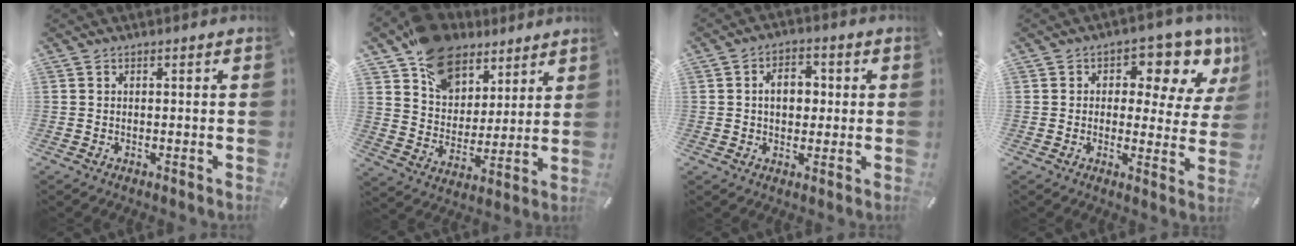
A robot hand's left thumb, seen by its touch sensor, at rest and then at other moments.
{"total": 14.3, "force": [9.5, 9.9, 3.8], "torque": [-0.079, -0.066, 0.183]}
{"total": 6.9, "force": [0.5, 4.8, 4.9], "torque": [-0.068, 0.000, 0.002]}
{"total": 9.8, "force": [5.3, 5.6, 6.1], "torque": [-0.065, -0.040, 0.085]}